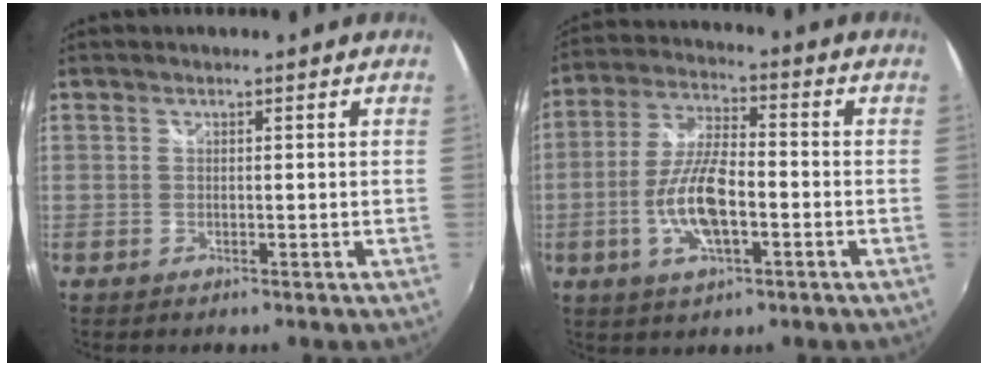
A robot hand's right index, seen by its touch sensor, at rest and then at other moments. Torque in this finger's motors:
{"motor_torque": [0.38, -0.09, 0.28, 0.09]}